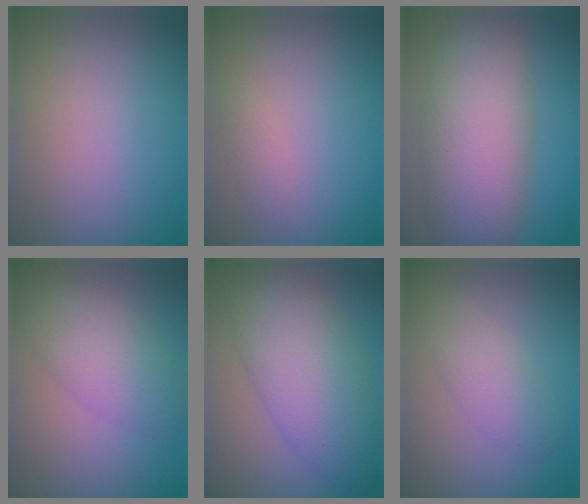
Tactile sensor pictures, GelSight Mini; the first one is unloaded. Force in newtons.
{"total": 1.0, "press": 1.0, "slide": 0.0}
{"total": 9.6, "press": 9.6, "slide": 0.5}
{"total": 4.6, "press": 4.6, "slide": 0.3}
{"total": 8.4, "press": 8.4, "slide": 0.2}
{"total": 2.8, "press": 2.8, "slide": 0.2}